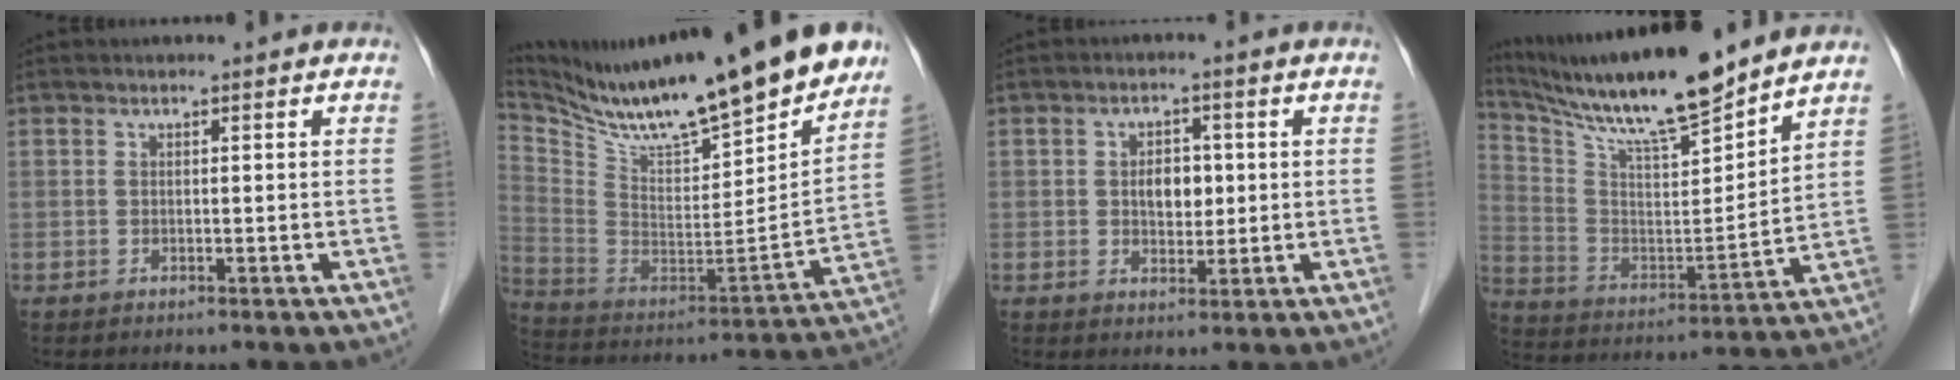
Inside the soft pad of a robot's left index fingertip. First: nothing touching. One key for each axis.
{"total": 27.0, "fx": 22.9, "fy": 3.3, "fz": 13.9, "tx": -0.252, "ty": -0.042, "tz": 0.356}
{"total": 4.2, "fx": 0.3, "fy": 2.8, "fz": 3.2, "tx": -0.050, "ty": 0.007, "tz": 0.008}
{"total": 18.6, "fx": 16.0, "fy": 1.0, "fz": 9.5, "tx": -0.176, "ty": -0.004, "tz": 0.281}